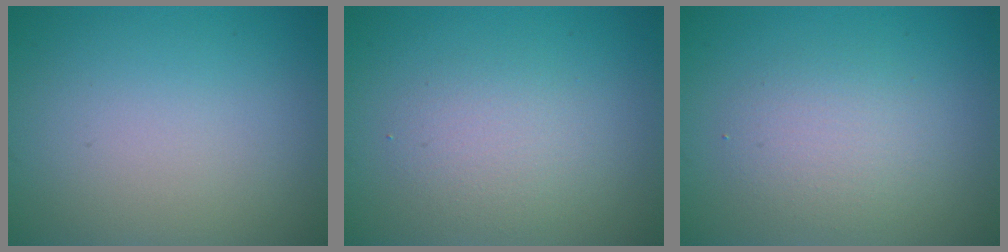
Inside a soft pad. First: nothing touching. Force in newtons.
{"total": 2.4, "press": 2.4, "slide": 0.2}
{"total": 2.6, "press": 2.6, "slide": 0.3}